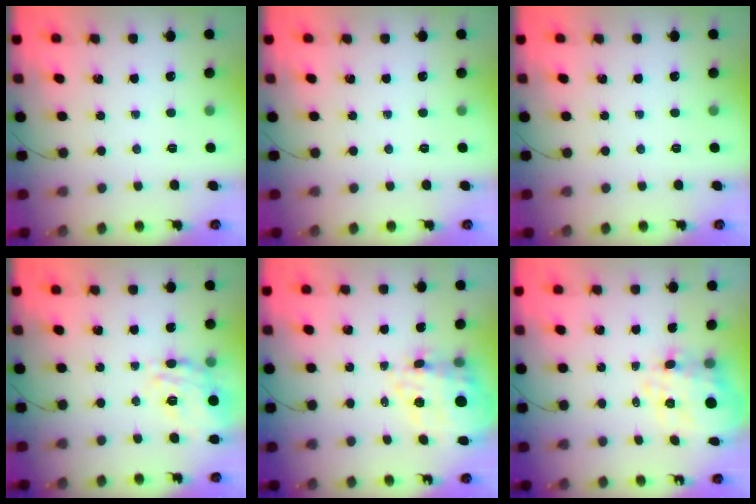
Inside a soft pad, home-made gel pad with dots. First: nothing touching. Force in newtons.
{"total": 0.0}
{"total": 0.0}
{"total": 18.6, "press": 18.4, "slide": 2.4}
{"total": 10.2, "press": 9.5, "slide": 3.8}
{"total": 11.5, "press": 11.1, "slide": 3.0}